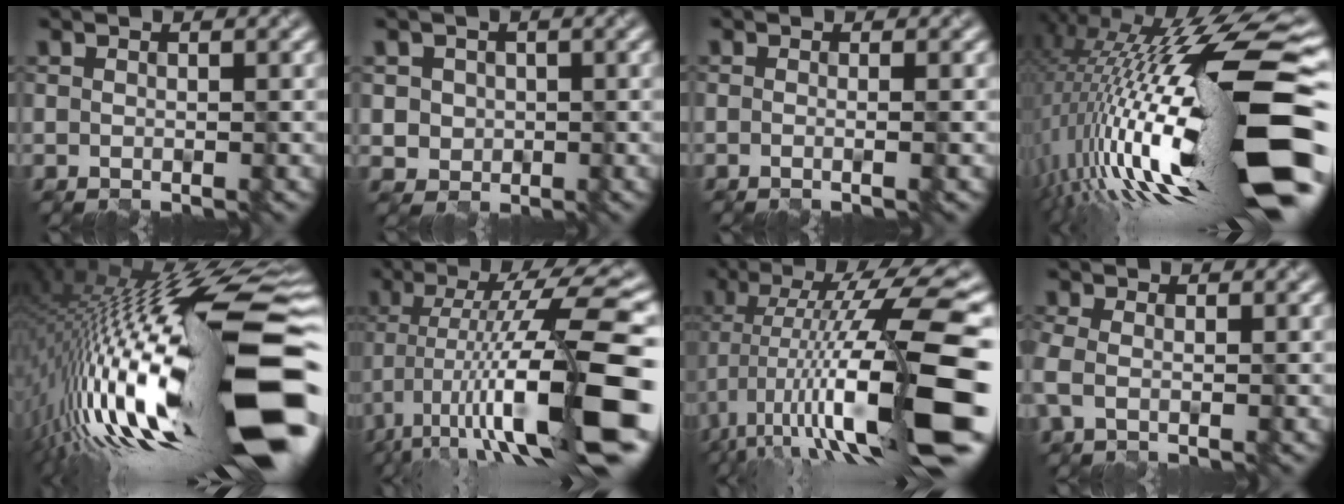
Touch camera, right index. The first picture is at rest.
{"total": 2.3, "force": [0.3, 2.2, 0.6], "torque": [-0.011, 0.004, 0.019]}
{"total": 2.0, "force": [0.0, 1.0, 1.7], "torque": [0.002, -0.002, -0.023]}
{"total": 20.0, "force": [-1.5, 5.1, 19.3], "torque": [-0.319, -0.001, -0.032]}
{"total": 21.6, "force": [-3.2, 5.4, 20.6], "torque": [-0.343, 0.013, -0.076]}
{"total": 14.6, "force": [-4.1, 3.3, 13.7], "torque": [-0.223, 0.015, -0.062]}
{"total": 16.0, "force": [-3.6, 3.4, 15.3], "torque": [-0.255, 0.016, -0.053]}
{"total": 1.6, "force": [-0.3, 1.0, 1.2], "torque": [-0.035, -0.003, -0.009]}